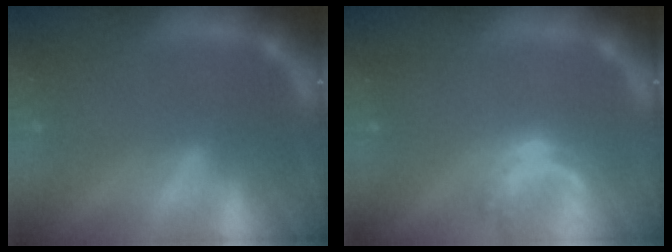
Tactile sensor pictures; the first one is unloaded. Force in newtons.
{"total": 3.0}